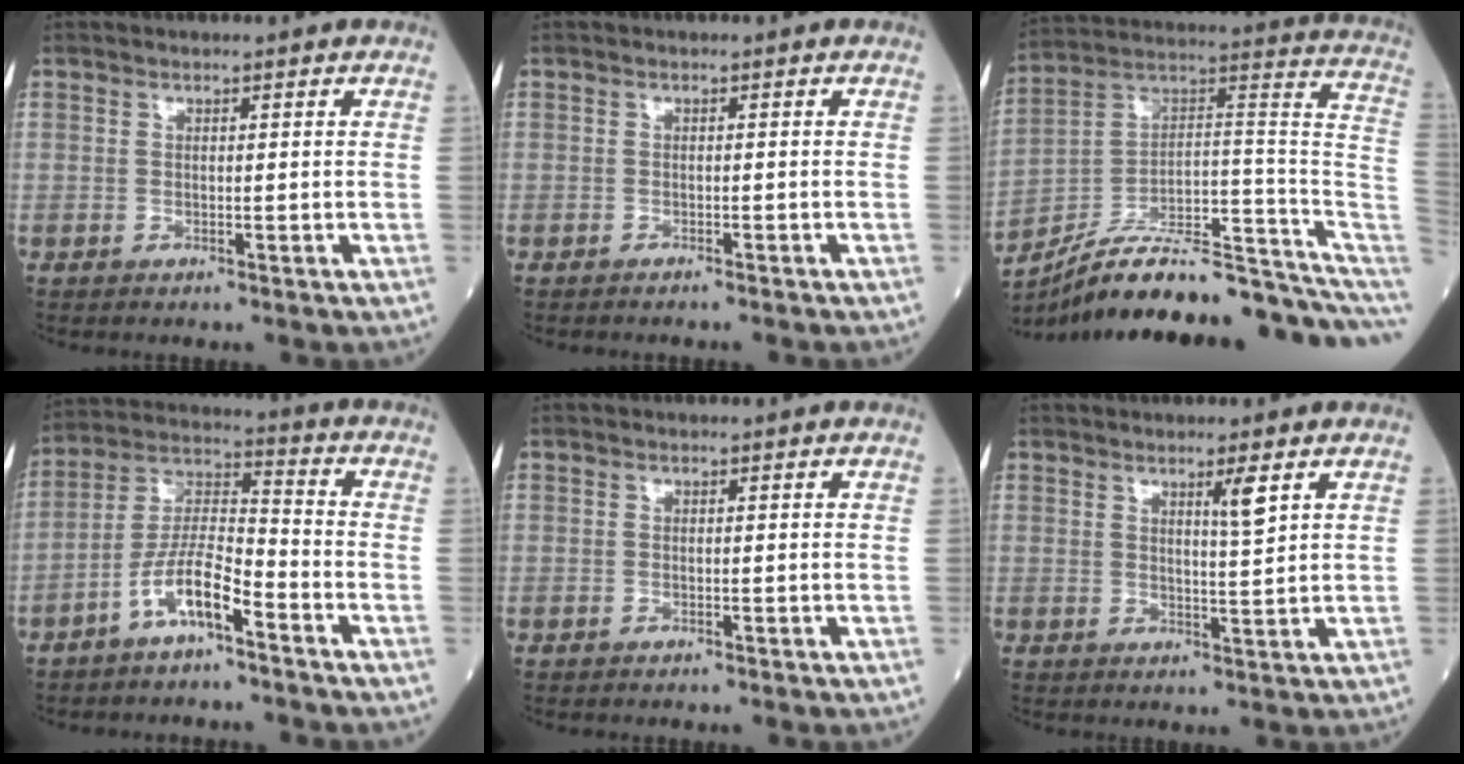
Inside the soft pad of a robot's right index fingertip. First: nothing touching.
{"total": 1.8, "force": [-1.7, 0.0, 0.7], "torque": [-0.011, 0.000, -0.019]}
{"total": 24.8, "force": [-21.3, 2.8, 12.2], "torque": [-0.127, 0.044, -0.324]}
{"total": 9.2, "force": [-5.3, 1.9, 7.3], "torque": [-0.153, 0.010, -0.104]}
{"total": 0.0}
{"total": 3.1, "force": [1.7, -0.2, 2.6], "torque": [-0.048, -0.003, 0.029]}